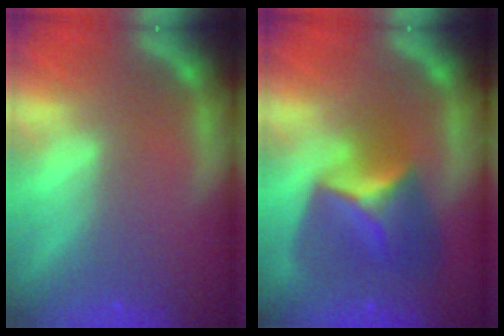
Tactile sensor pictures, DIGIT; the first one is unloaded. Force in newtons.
{"total": 6.9}